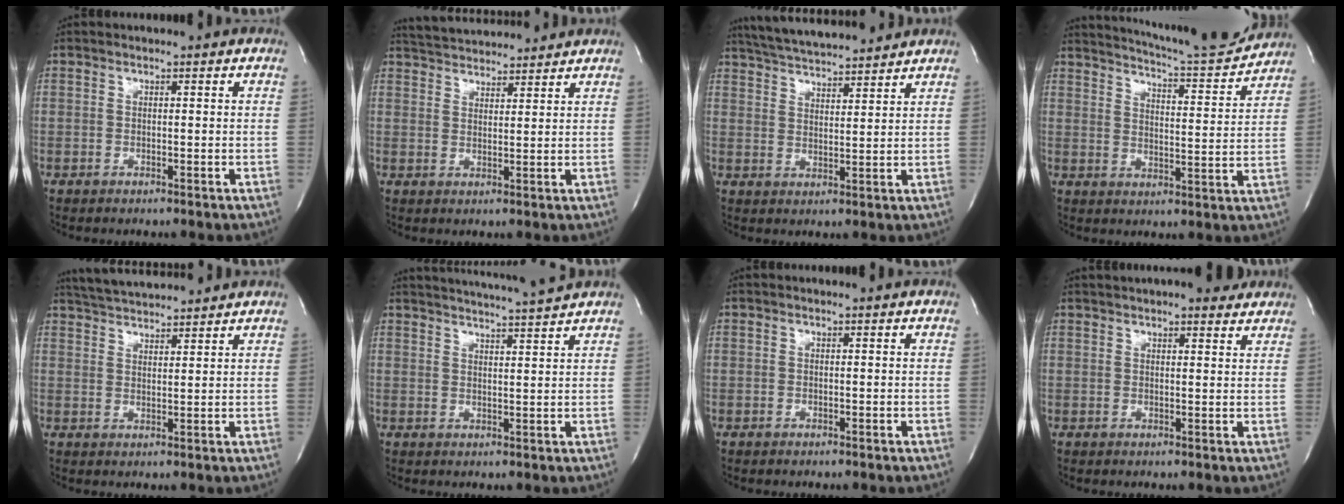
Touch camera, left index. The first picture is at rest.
{"total": 9.5, "force": [9.1, 1.3, 2.4], "torque": [-0.048, 0.021, 0.140]}
{"total": 10.5, "force": [9.9, 0.7, 3.6], "torque": [-0.072, 0.019, 0.156]}
{"total": 14.5, "force": [13.8, 0.3, 4.4], "torque": [-0.078, -0.038, 0.184]}
{"total": 8.5, "force": [8.1, 0.5, 2.5], "torque": [-0.054, 0.022, 0.133]}
{"total": 9.9, "force": [9.3, -1.5, 3.0], "torque": [-0.054, -0.013, 0.127]}
{"total": 0.0}
{"total": 9.3, "force": [7.9, 1.8, 4.6], "torque": [-0.066, 0.017, 0.098]}